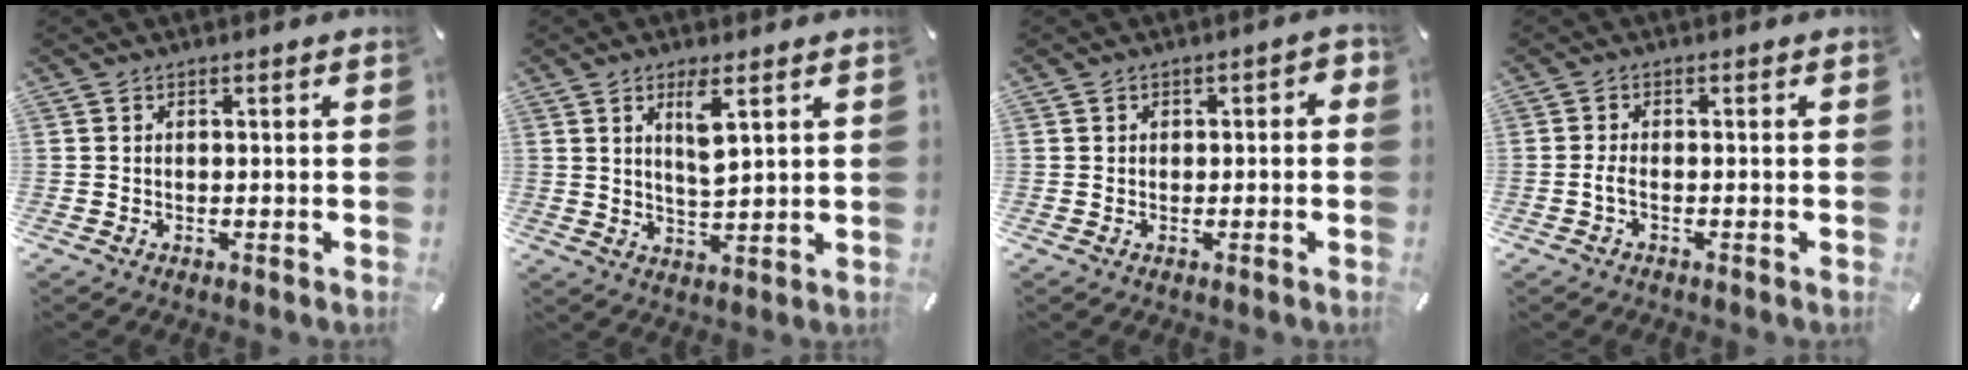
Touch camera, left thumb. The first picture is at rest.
{"total": 6.1, "force": [2.9, 1.5, 5.1], "torque": [-0.093, -0.007, 0.046]}
{"total": 1.6, "force": [-0.5, 1.2, 0.8], "torque": [-0.014, 0.007, -0.012]}
{"total": 2.0, "force": [-0.7, 0.8, 1.7], "torque": [-0.037, 0.000, -0.015]}